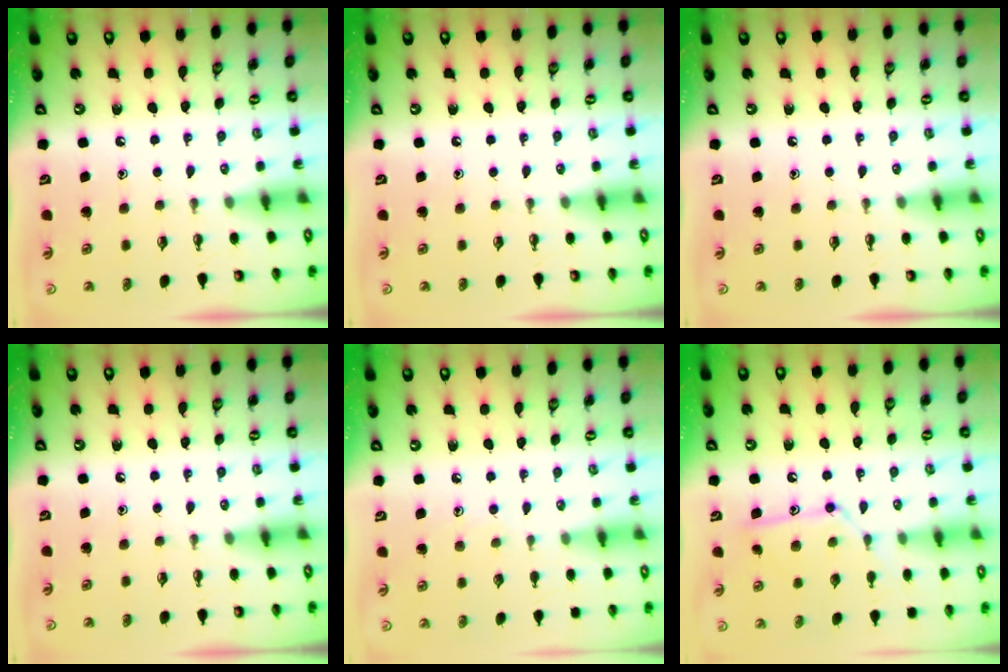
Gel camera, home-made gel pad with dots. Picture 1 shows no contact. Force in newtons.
{"total": 0.0}
{"total": 0.0}
{"total": 0.0}
{"total": 4.8, "press": 4.7, "slide": 0.4}
{"total": 12.6, "press": 12.6, "slide": 0.7}